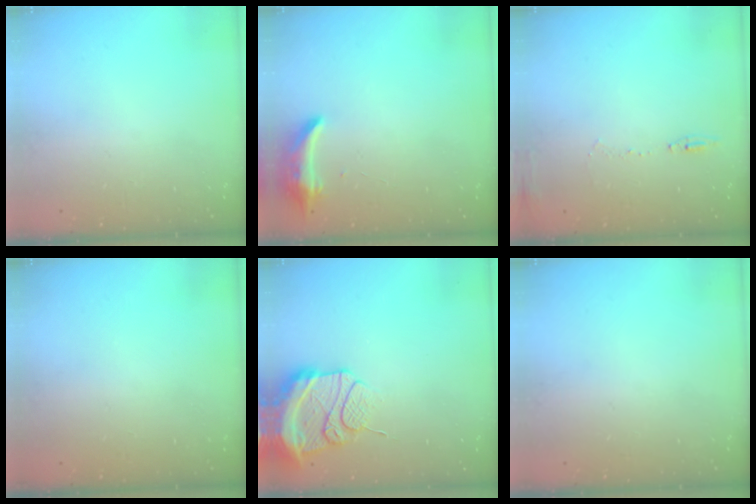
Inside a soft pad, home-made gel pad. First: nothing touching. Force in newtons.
{"total": 7.7, "press": 7.6, "slide": 0.7}
{"total": 6.2, "press": 6.0, "slide": 1.5}
{"total": 0.0}
{"total": 15.5, "press": 15.3, "slide": 2.9}
{"total": 0.0}